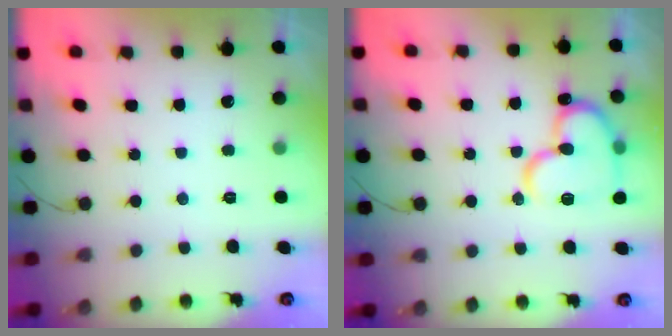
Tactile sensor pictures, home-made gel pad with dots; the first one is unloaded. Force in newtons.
{"total": 17.2, "press": 17.1, "slide": 1.6}